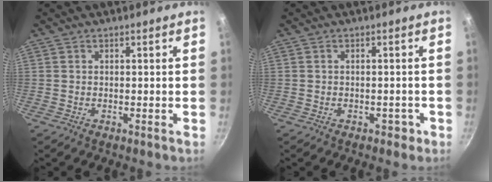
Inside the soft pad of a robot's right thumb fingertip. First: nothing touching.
{"total": 1.7, "force": [-0.9, 1.3, 0.7], "torque": [0.006, 0.017, -0.001]}